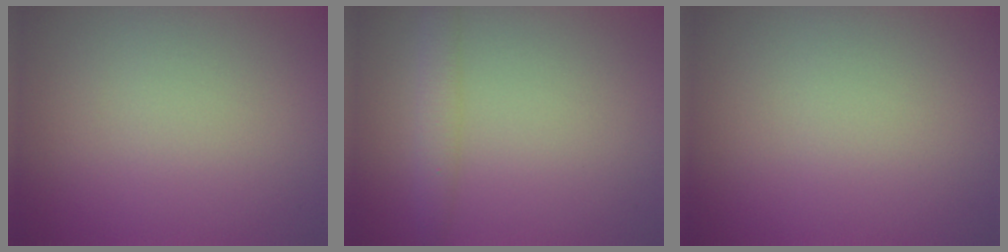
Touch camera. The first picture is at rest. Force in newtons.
{"total": 2.0, "press": 2.0, "slide": 0.0}
{"total": 0.0}